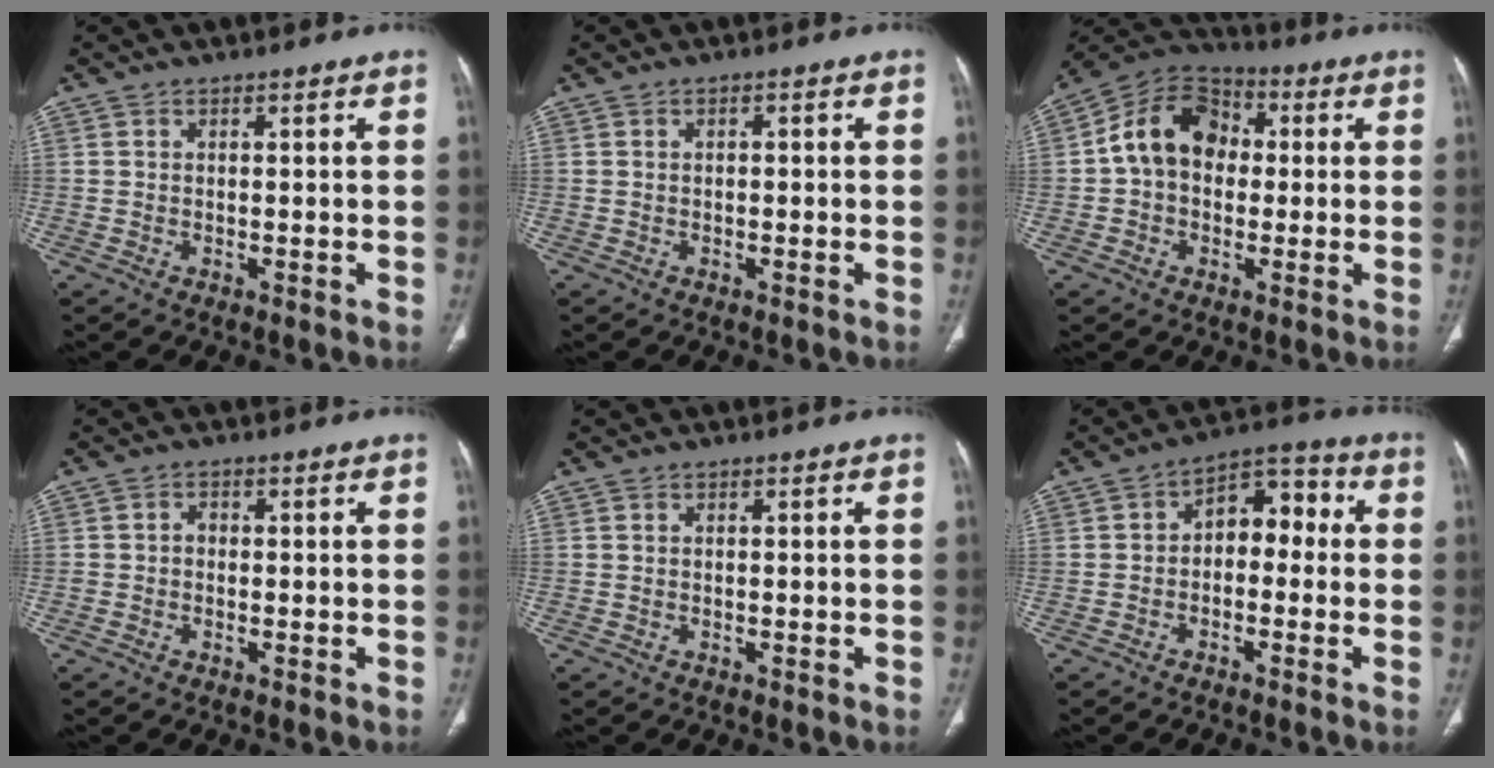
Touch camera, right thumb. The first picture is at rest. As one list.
[{"total": 0.8, "force": [0.0, 0.4, 0.6], "torque": [-0.010, 0.002, 0.000]}, {"total": 13.0, "force": [0.7, 10.1, 8.2], "torque": [-0.120, 0.036, -0.002]}, {"total": 1.3, "force": [-0.2, 1.1, 0.7], "torque": [-0.003, 0.005, -0.007]}, {"total": 0.0}, {"total": 8.4, "force": [-0.3, 5.5, 6.3], "torque": [-0.057, 0.041, -0.019]}]